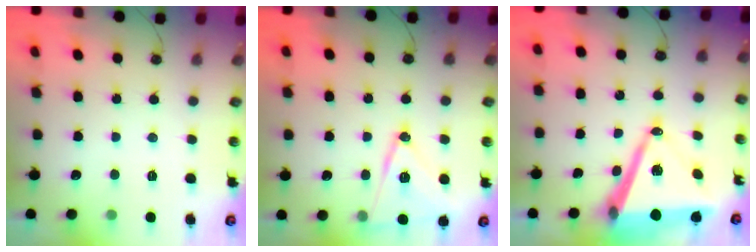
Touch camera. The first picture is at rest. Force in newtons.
{"total": 15.1, "press": 14.9, "slide": 2.6}
{"total": 15.6, "press": 15.1, "slide": 3.9}